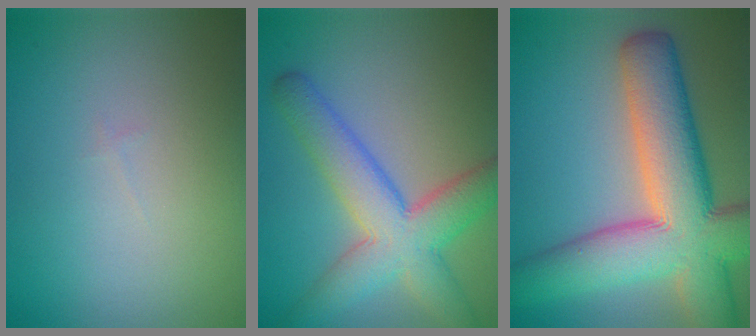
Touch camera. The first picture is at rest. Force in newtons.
{"total": 7.2, "press": 7.2, "slide": 0.3}
{"total": 12.7, "press": 12.7, "slide": 0.7}